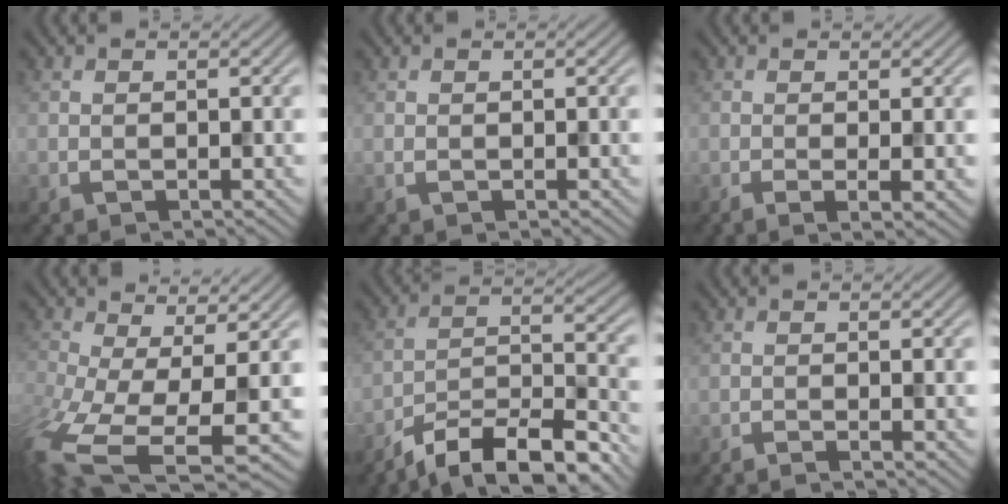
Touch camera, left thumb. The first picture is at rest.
{"total": 0.0}
{"total": 2.4, "force": [-0.6, 0.5, 2.3], "torque": [-0.040, -0.006, -0.010]}
{"total": 11.6, "force": [-4.8, 4.6, 9.4], "torque": [-0.234, -0.049, -0.063]}
{"total": 12.4, "force": [-10.4, 3.3, 5.9], "torque": [-0.106, -0.013, -0.180]}
{"total": 2.0, "force": [-1.4, 0.4, 1.4], "torque": [-0.007, 0.000, -0.035]}